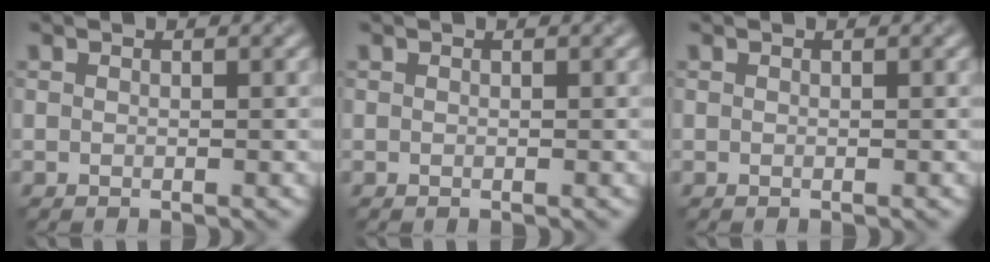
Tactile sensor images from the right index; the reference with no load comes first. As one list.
[{"total": 0.0}, {"total": 0.0}]